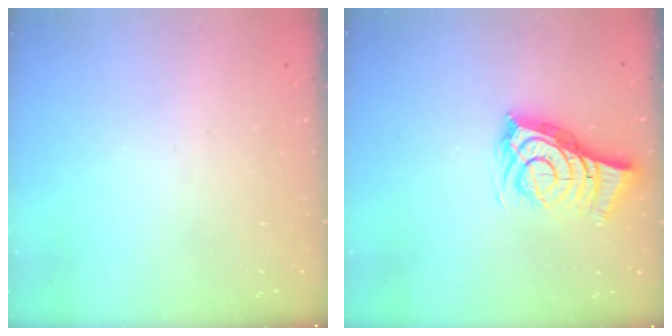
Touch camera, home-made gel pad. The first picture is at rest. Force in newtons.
{"total": 9.5, "press": 8.9, "slide": 3.4}